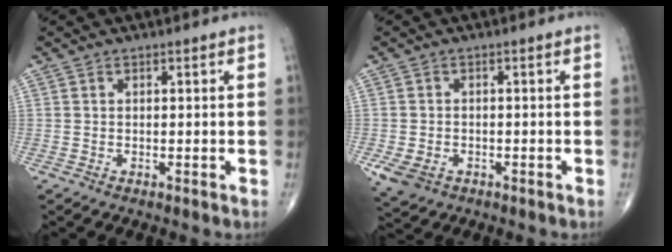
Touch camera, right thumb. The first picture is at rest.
{"total": 4.7, "force": [-2.0, 3.4, 2.5], "torque": [-0.052, 0.001, -0.027]}